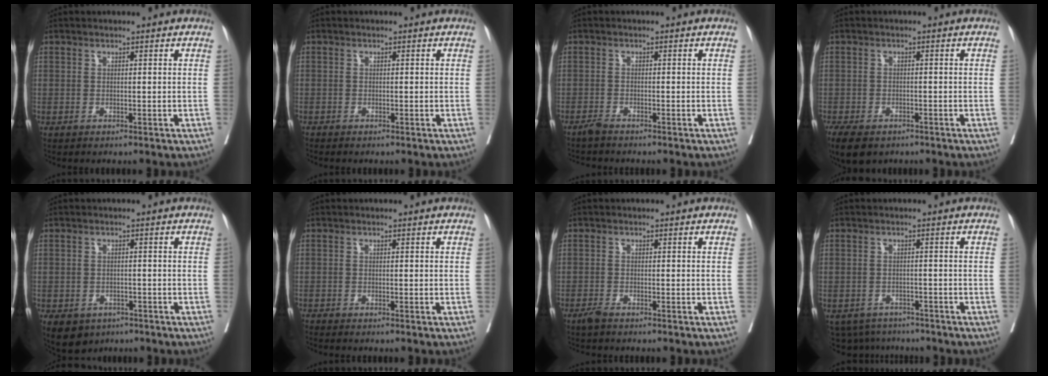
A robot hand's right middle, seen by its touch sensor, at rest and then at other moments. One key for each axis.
{"total": 0.8, "fx": -0.3, "fy": 0.7, "fz": -0.1, "tx": 0.004, "ty": 0.007, "tz": -0.007}
{"total": 1.4, "fx": -1.3, "fy": 0.1, "fz": 0.4, "tx": -0.011, "ty": -0.001, "tz": -0.025}
{"total": 7.2, "fx": -5.1, "fy": 3.6, "fz": 3.5, "tx": -0.061, "ty": -0.010, "tz": -0.077}
{"total": 8.4, "fx": -4.7, "fy": 6.3, "fz": 3.0, "tx": -0.077, "ty": -0.005, "tz": -0.062}
{"total": 1.1, "fx": -1.1, "fy": 0.1, "fz": 0.3, "tx": -0.008, "ty": -0.003, "tz": -0.019}
{"total": 1.5, "fx": -1.3, "fy": 0.2, "fz": 0.7, "tx": -0.017, "ty": -0.002, "tz": -0.025}
{"total": 6.3, "fx": -5.5, "fy": 2.9, "fz": 0.5, "tx": -0.011, "ty": 0.001, "tz": -0.077}